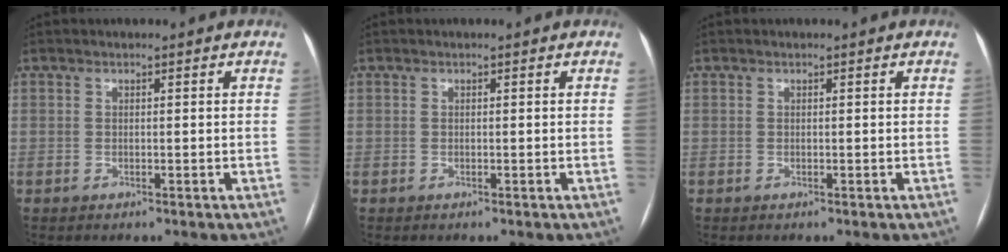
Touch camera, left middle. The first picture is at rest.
{"total": 0.0}
{"total": 0.0}